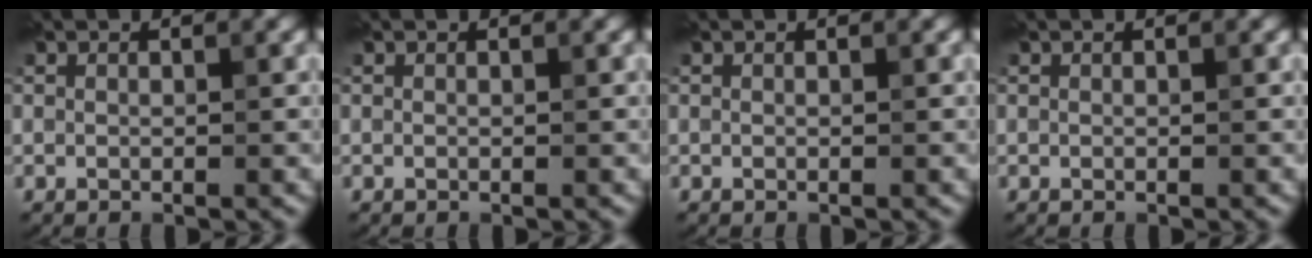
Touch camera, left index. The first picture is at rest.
{"total": 0.0}
{"total": 0.0}
{"total": 0.0}